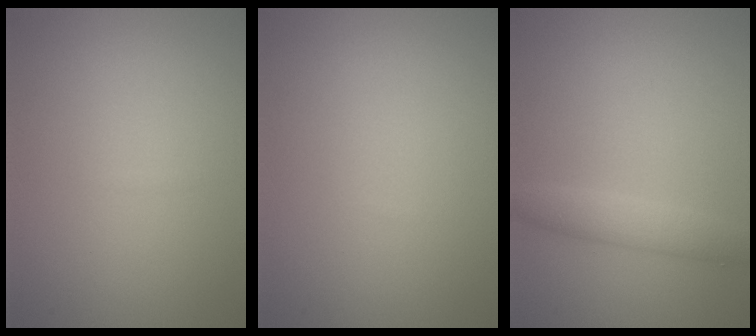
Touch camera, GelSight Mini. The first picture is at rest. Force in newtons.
{"total": 0.0}
{"total": 2.4, "press": 2.4, "slide": 0.1}